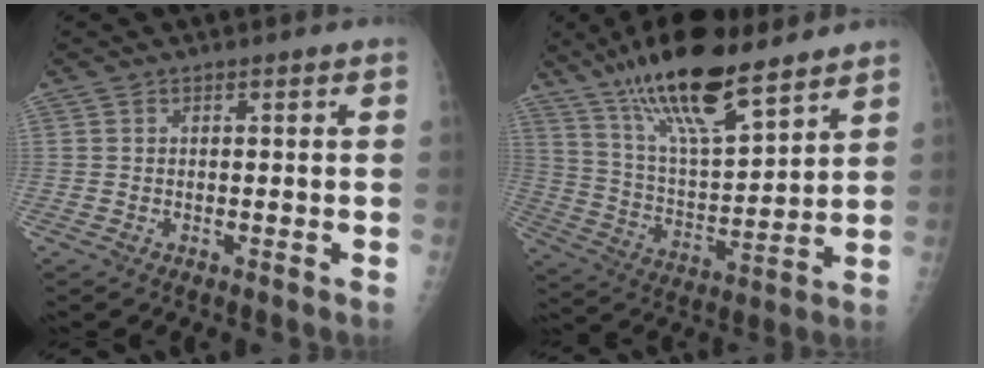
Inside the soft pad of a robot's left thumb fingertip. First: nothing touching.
{"total": 19.3, "force": [13.9, 5.4, 12.3], "torque": [-0.196, -0.062, 0.250]}